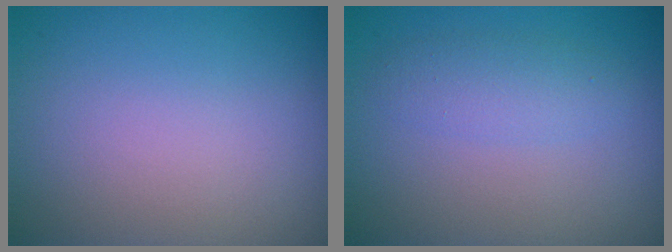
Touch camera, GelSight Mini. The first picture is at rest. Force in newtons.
{"total": 1.9, "press": 1.9, "slide": 0.0}